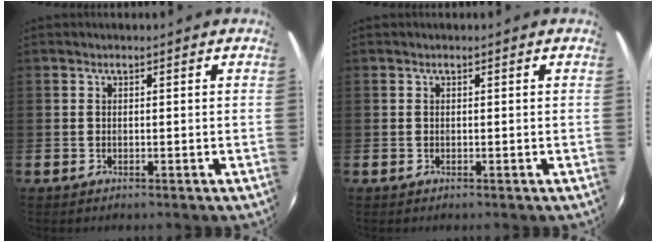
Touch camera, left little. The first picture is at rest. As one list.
[{"total": 0.0}]